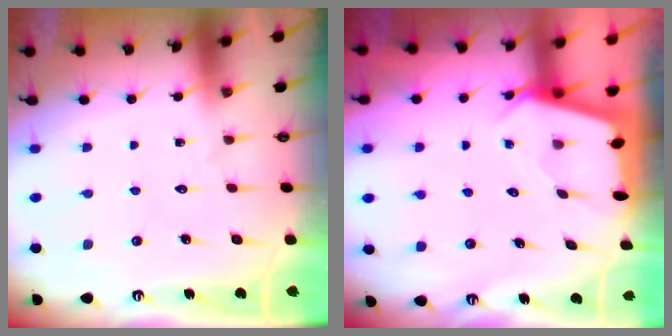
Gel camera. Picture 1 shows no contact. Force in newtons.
{"total": 2.4, "press": 2.4, "slide": 0.3}